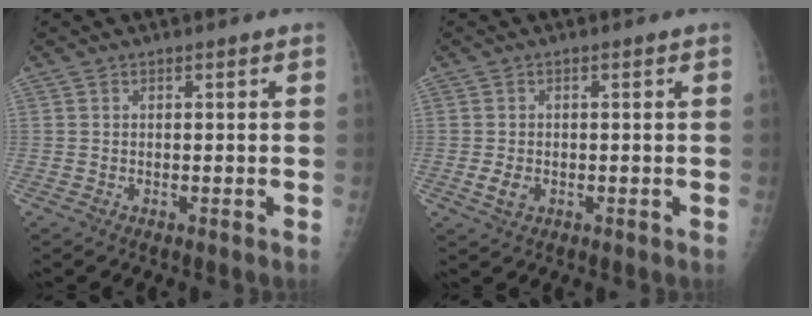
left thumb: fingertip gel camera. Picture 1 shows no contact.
{"total": 2.6, "force": [-0.5, 1.8, 1.7], "torque": [-0.031, -0.001, -0.007]}